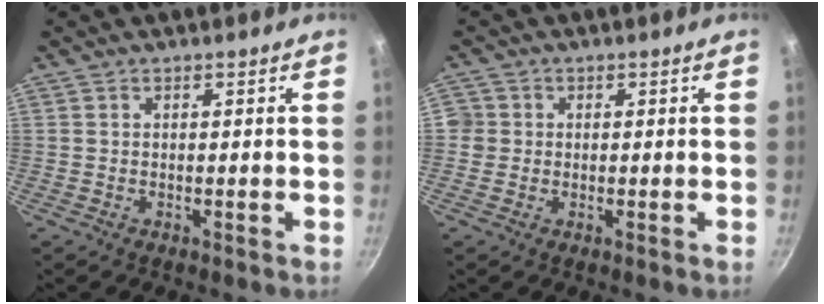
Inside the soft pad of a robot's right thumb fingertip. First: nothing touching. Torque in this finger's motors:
{"motor_torque": [-0.01, 0.24, 0.22, 0.33, 0.01]}